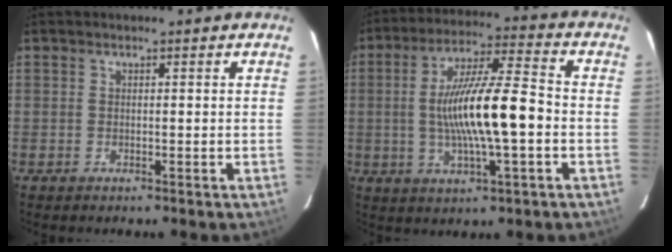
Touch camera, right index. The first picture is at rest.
{"total": 14.7, "force": [-1.8, 2.2, 14.4], "torque": [-0.261, 0.006, -0.031]}